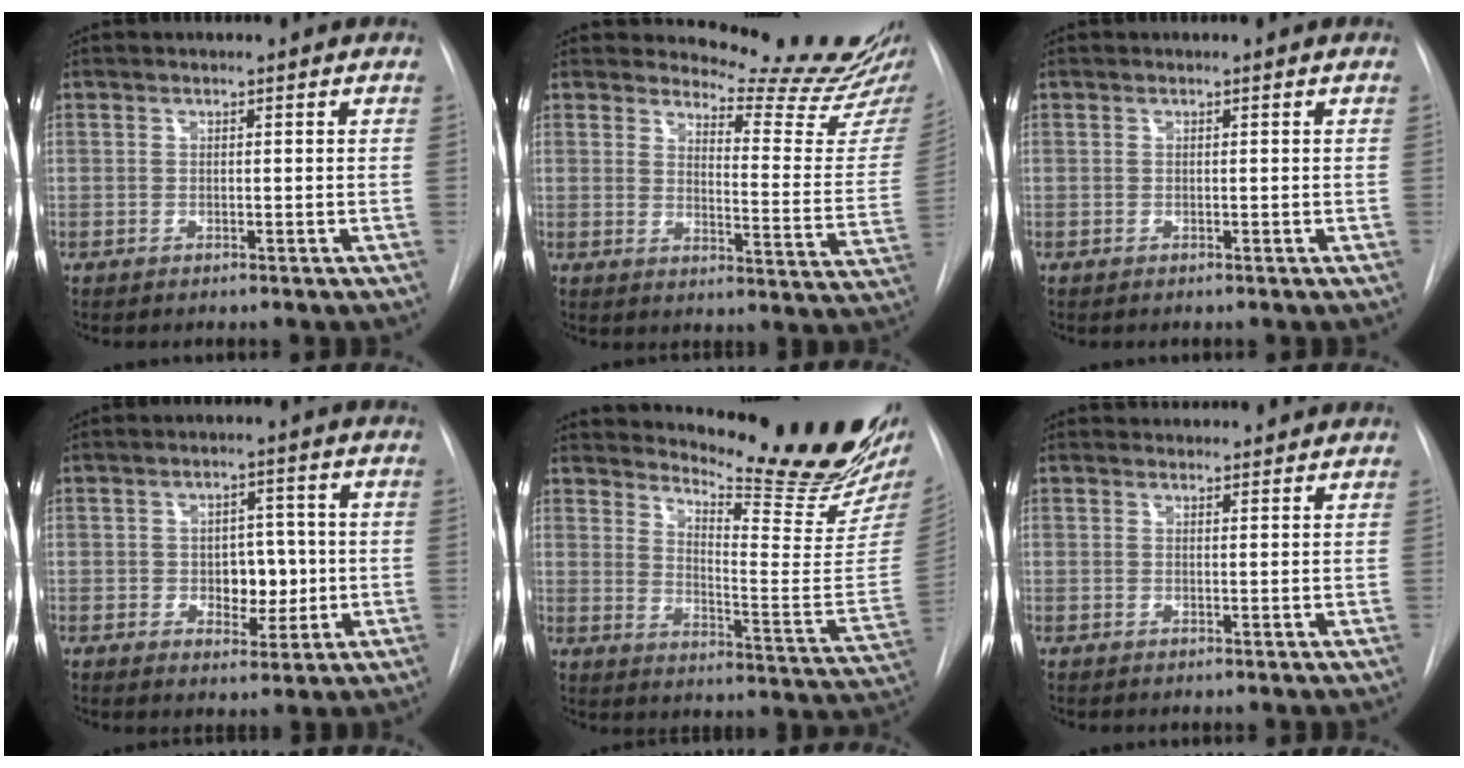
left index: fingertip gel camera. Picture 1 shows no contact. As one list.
[{"total": 13.8, "force": [13.4, -0.7, 3.1], "torque": [-0.039, -0.122, 0.153]}, {"total": 0.0}, {"total": 5.4, "force": [-0.7, 3.5, 4.1], "torque": [-0.046, 0.003, -0.002]}, {"total": 21.2, "force": [19.3, 1.4, 8.7], "torque": [-0.133, -0.122, 0.243]}, {"total": 5.1, "force": [4.9, 1.1, 0.7], "torque": [-0.004, 0.021, 0.055]}]